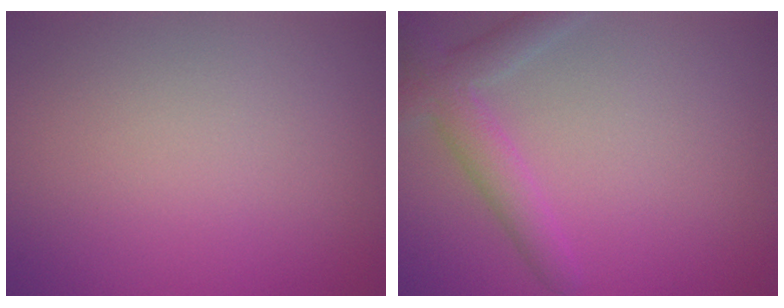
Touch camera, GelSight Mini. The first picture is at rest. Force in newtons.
{"total": 3.2, "press": 3.2, "slide": 0.2}